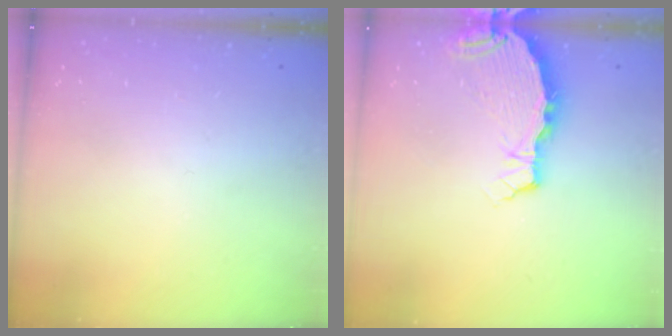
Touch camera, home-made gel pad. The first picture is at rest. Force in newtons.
{"total": 5.7, "press": 5.7, "slide": 0.4}